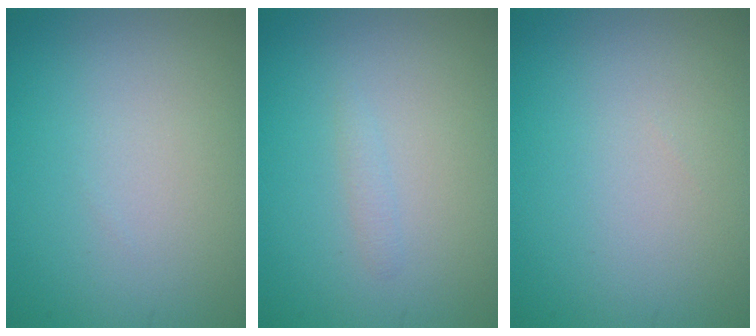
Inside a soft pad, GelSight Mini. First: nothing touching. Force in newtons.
{"total": 0.6, "press": 0.6, "slide": 0.1}
{"total": 0.0}